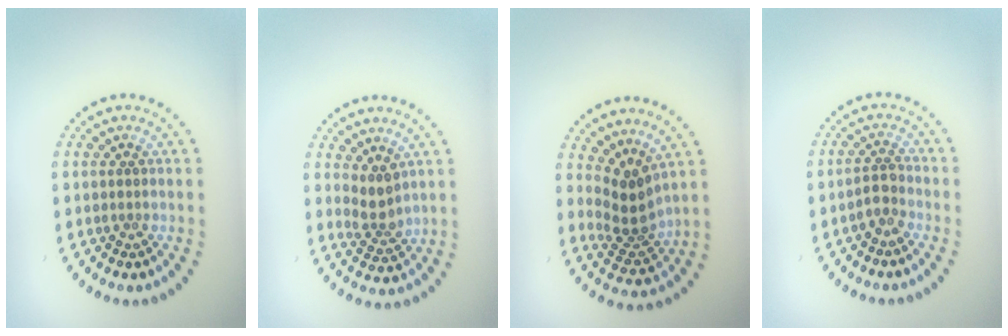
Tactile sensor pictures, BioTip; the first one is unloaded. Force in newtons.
{"total": 2.4, "press": 1.7, "slide": 1.7}
{"total": 3.3, "press": 2.3, "slide": 2.4}
{"total": 1.8, "press": 1.5, "slide": 0.9}